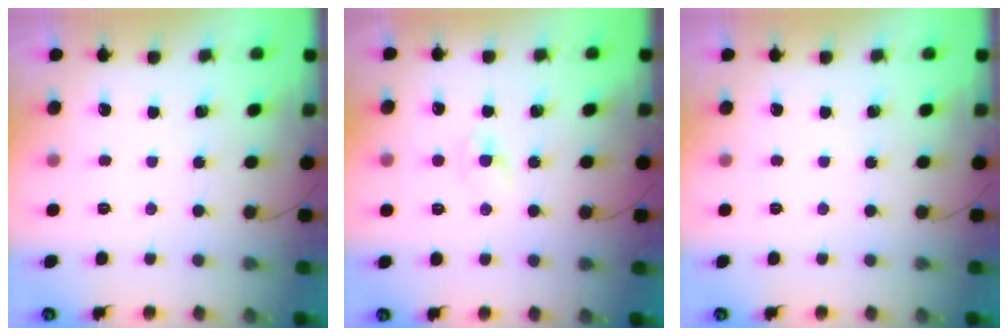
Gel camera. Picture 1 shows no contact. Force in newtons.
{"total": 1.9, "press": 1.8, "slide": 0.8}
{"total": 0.0}